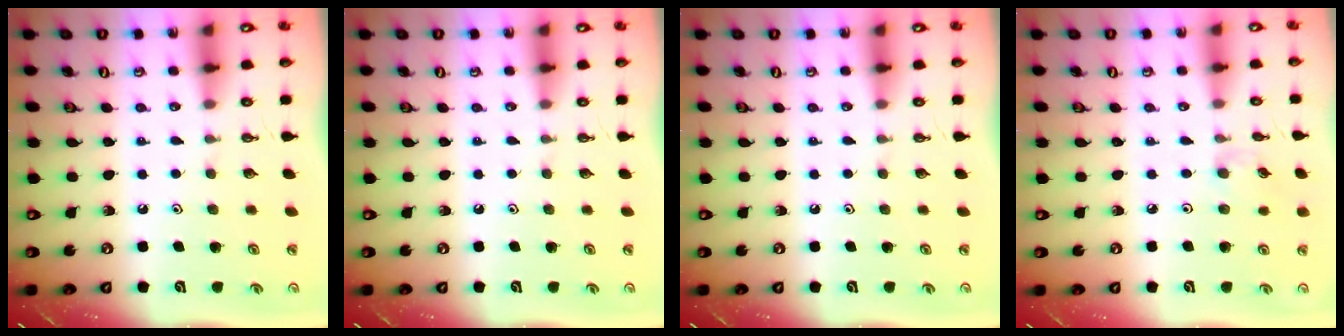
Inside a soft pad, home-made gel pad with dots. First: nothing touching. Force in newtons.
{"total": 0.0}
{"total": 0.0}
{"total": 4.0, "press": 3.9, "slide": 0.6}